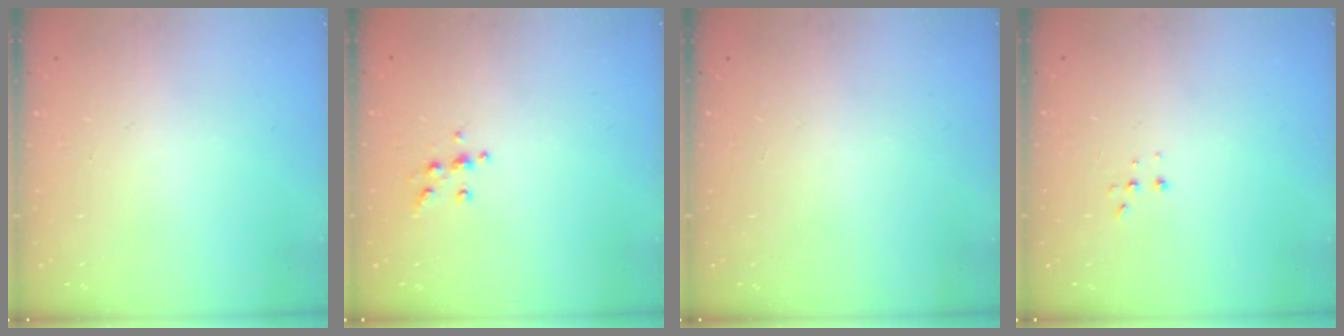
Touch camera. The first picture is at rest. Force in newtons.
{"total": 6.4, "press": 6.4, "slide": 0.5}
{"total": 0.0}
{"total": 2.2, "press": 2.2, "slide": 0.5}